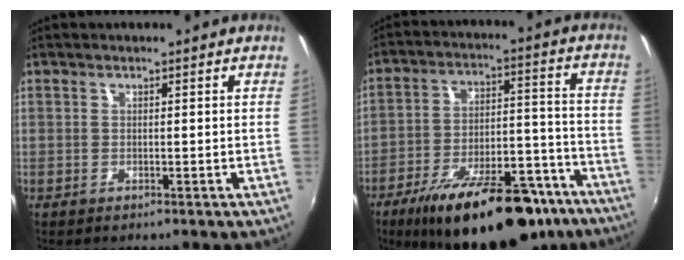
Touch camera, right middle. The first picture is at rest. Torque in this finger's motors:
{"motor_torque": [1.80, -0.34, 1.05, 0.21]}